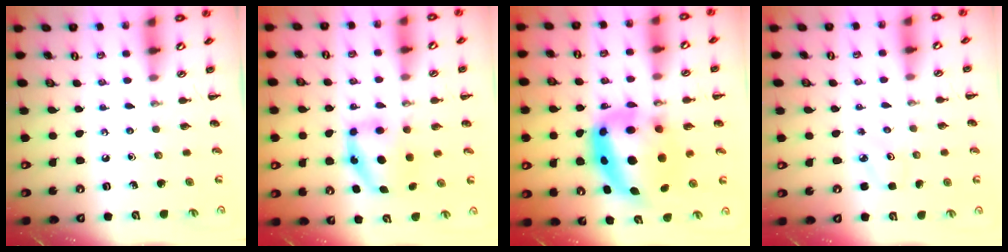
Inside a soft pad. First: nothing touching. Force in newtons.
{"total": 6.6, "press": 6.5, "slide": 1.0}
{"total": 14.2, "press": 13.7, "slide": 3.5}
{"total": 2.1, "press": 2.0, "slide": 0.6}